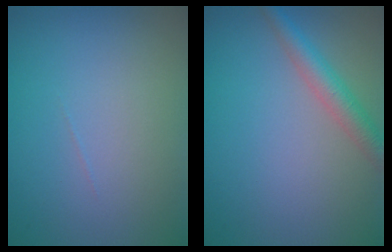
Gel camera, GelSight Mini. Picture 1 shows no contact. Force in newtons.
{"total": 2.8, "press": 2.8, "slide": 0.2}